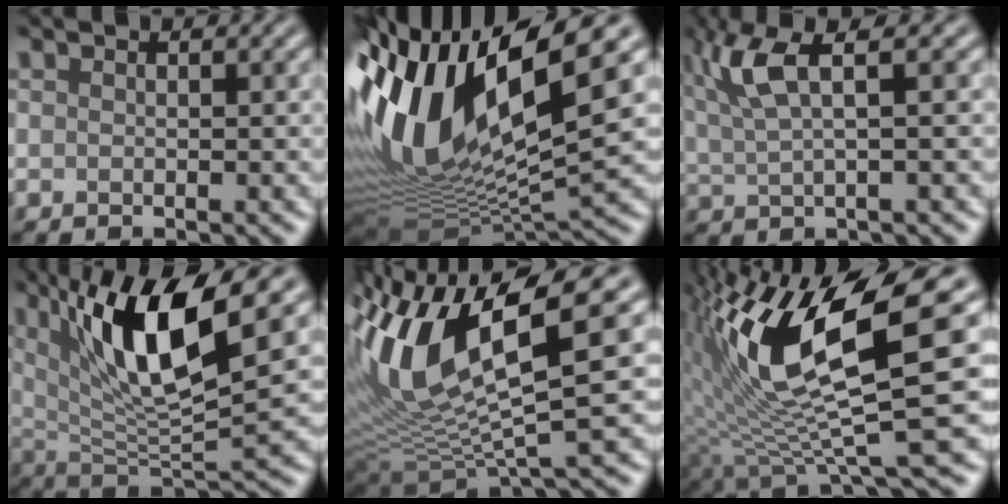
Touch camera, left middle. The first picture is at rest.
{"total": 17.2, "force": [4.3, 6.6, 15.3], "torque": [-0.316, 0.003, 0.077]}
{"total": 5.4, "force": [2.5, 1.3, 4.6], "torque": [-0.104, 0.012, 0.054]}
{"total": 10.6, "force": [4.1, 2.7, 9.4], "torque": [-0.156, -0.008, 0.077]}
{"total": 12.7, "force": [2.8, 4.1, 11.7], "torque": [-0.235, -0.004, 0.054]}
{"total": 13.4, "force": [3.0, 3.7, 12.5], "torque": [-0.243, -0.007, 0.060]}